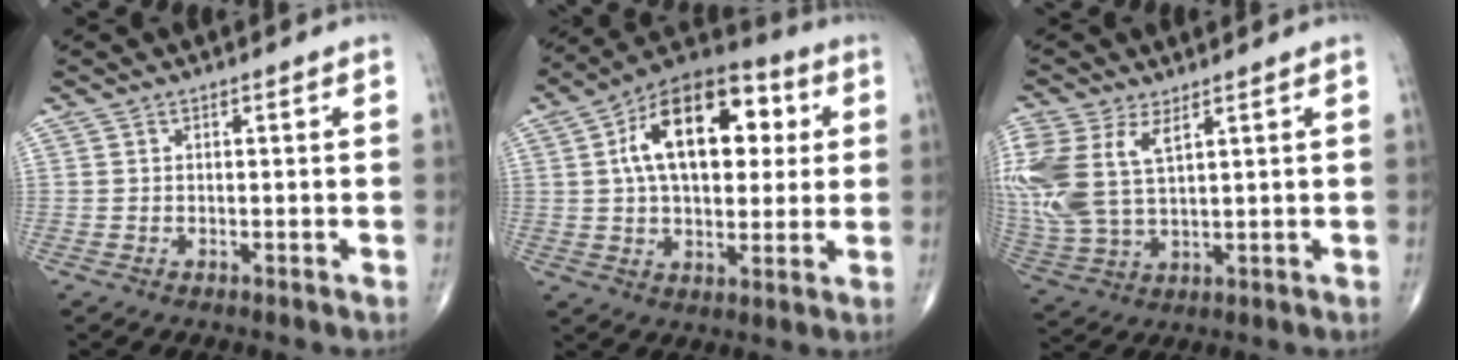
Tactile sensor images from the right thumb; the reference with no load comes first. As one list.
[{"total": 20.6, "force": [4.8, 11.8, 16.2], "torque": [-0.222, 0.016, 0.068]}, {"total": 15.1, "force": [5.2, 8.0, 11.8], "torque": [-0.291, -0.005, 0.112]}]